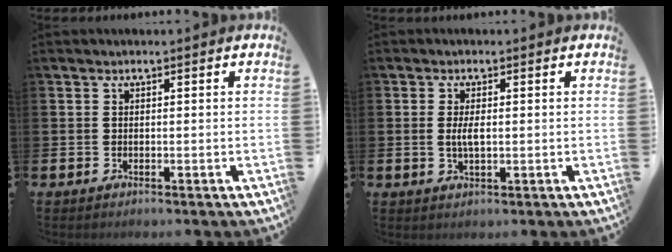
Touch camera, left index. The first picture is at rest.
{"total": 2.6, "force": [0.1, 1.1, 2.4], "torque": [-0.048, 0.004, 0.001]}